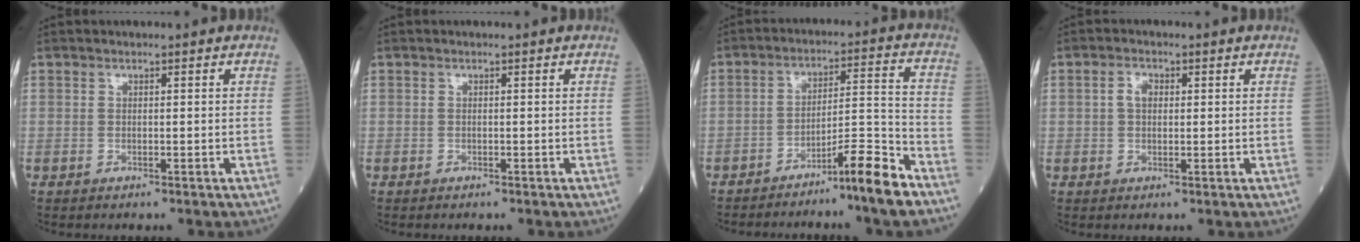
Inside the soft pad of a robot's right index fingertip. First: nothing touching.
{"total": 0.0}
{"total": 8.3, "force": [-6.2, -0.8, 5.4], "torque": [-0.076, 0.007, -0.106]}
{"total": 2.3, "force": [0.5, 1.5, 1.7], "torque": [-0.036, 0.008, 0.008]}